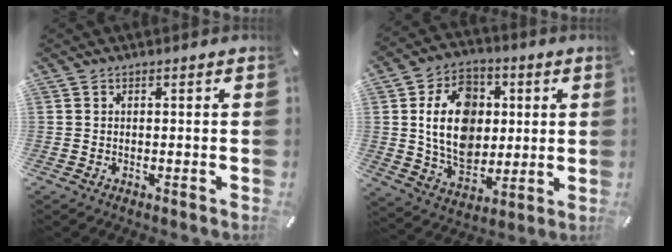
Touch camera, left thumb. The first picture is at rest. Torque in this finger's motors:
{"motor_torque": [2.53, 2.48, 1.99, -0.59, 0.63]}